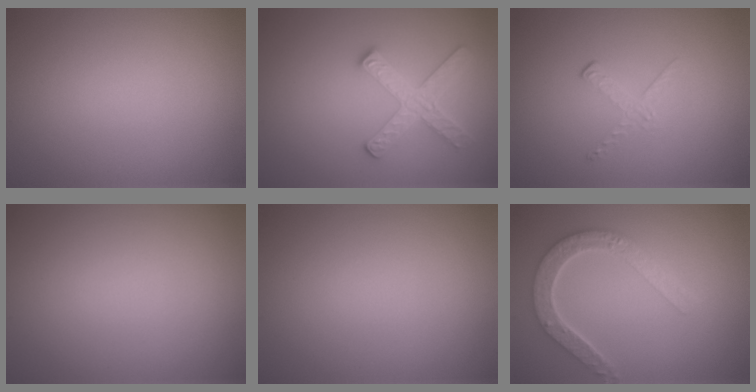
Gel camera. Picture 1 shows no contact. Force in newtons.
{"total": 2.9, "press": 2.9, "slide": 0.4}
{"total": 1.2, "press": 0.4, "slide": 1.2}
{"total": 0.0}
{"total": 0.0}
{"total": 4.4, "press": 3.7, "slide": 2.5}